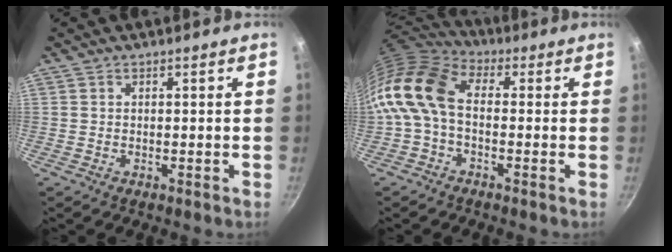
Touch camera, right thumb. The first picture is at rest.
{"total": 13.3, "force": [-1.1, 8.5, 10.3], "torque": [-0.202, 0.030, -0.042]}